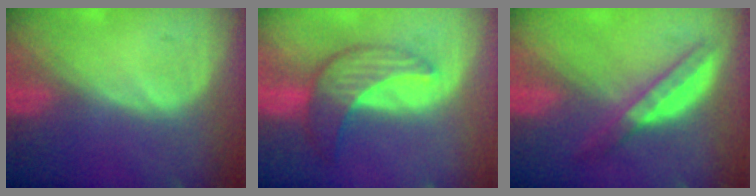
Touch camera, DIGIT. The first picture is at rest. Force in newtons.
{"total": 7.0, "press": 6.9, "slide": 1.5}
{"total": 5.0, "press": 4.9, "slide": 1.3}